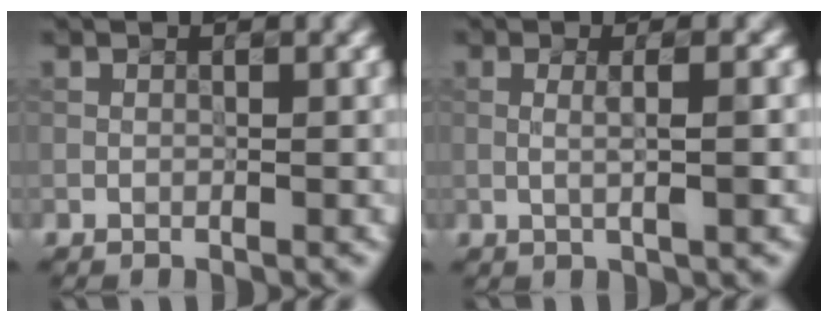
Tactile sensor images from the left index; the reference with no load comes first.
{"total": 2.1, "force": [0.0, 0.3, 2.0], "torque": [-0.036, 0.002, 0.003]}